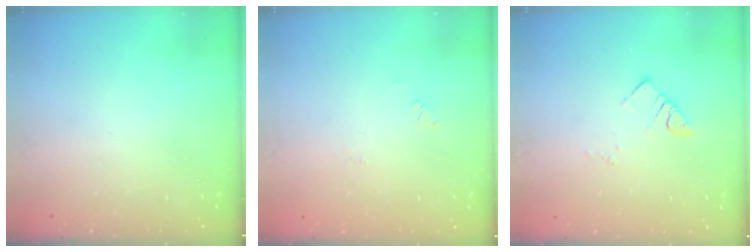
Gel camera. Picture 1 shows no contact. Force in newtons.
{"total": 1.7, "press": 1.7, "slide": 0.2}
{"total": 4.1, "press": 4.1, "slide": 0.2}